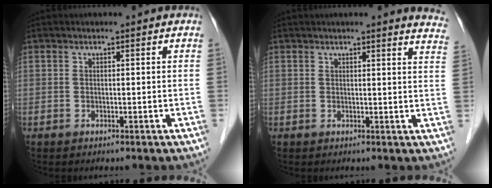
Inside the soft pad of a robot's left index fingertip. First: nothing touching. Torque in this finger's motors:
{"motor_torque": [-0.66, -1.48, 0.17, 0.04]}